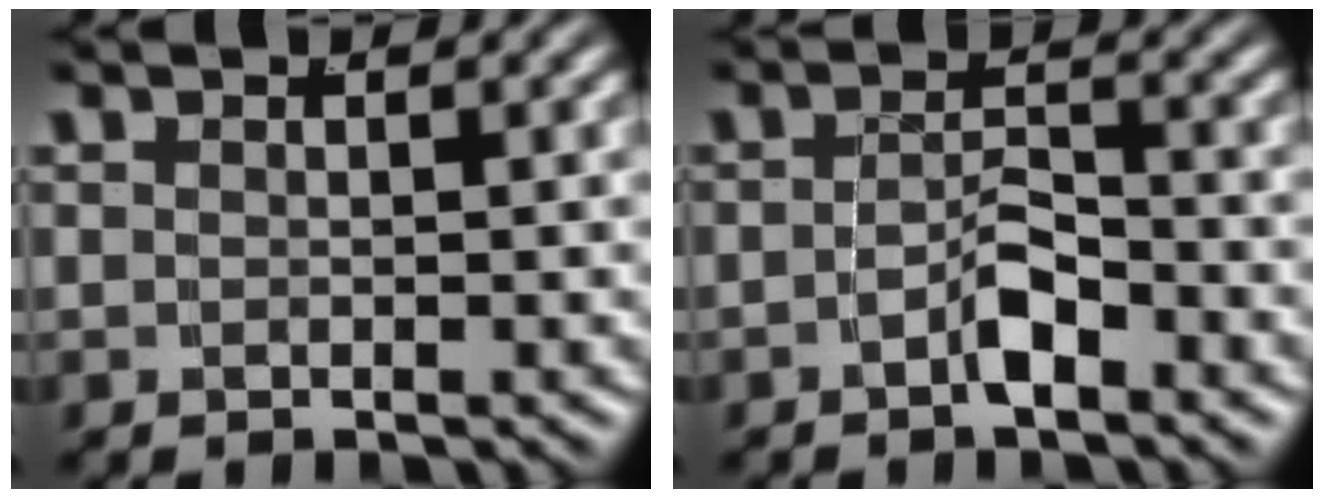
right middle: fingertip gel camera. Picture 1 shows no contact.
{"total": 2.6, "force": [-1.8, 0.9, 1.6], "torque": [-0.021, -0.007, -0.030]}